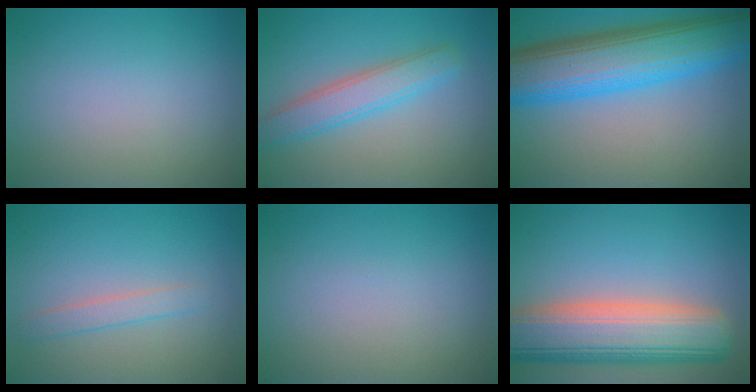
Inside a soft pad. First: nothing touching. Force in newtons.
{"total": 3.8, "press": 3.8, "slide": 0.1}
{"total": 11.5, "press": 11.5, "slide": 0.2}
{"total": 1.6, "press": 1.6, "slide": 0.1}
{"total": 0.0}
{"total": 11.1, "press": 11.0, "slide": 1.1}